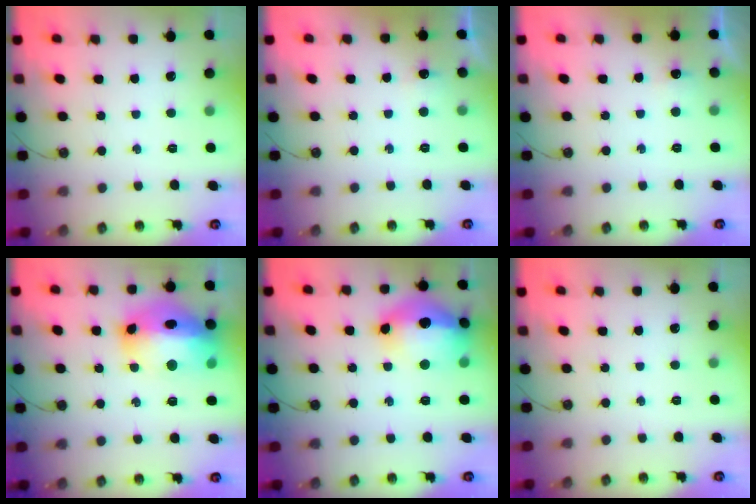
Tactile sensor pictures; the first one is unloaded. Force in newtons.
{"total": 4.4, "press": 4.3, "slide": 0.9}
{"total": 4.4, "press": 4.3, "slide": 0.9}
{"total": 20.2, "press": 20.1, "slide": 2.0}
{"total": 18.9, "press": 18.8, "slide": 1.9}
{"total": 0.0}